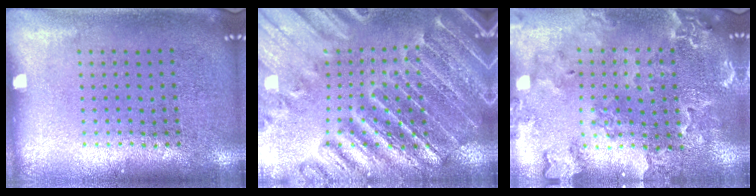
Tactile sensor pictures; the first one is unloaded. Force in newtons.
{"total": 3.0, "press": 2.9, "slide": 0.4}
{"total": 1.8, "press": 1.8, "slide": 0.2}